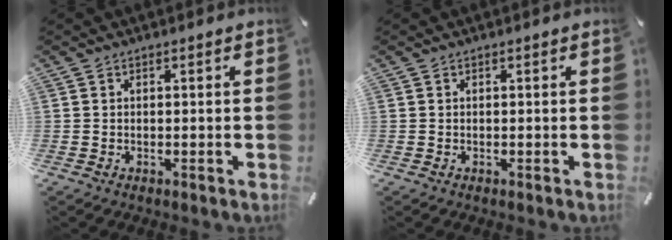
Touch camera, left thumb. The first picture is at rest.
{"total": 0.0}